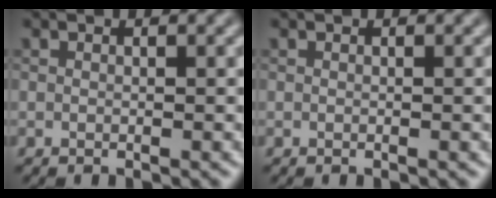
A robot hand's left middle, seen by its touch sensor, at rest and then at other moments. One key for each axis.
{"total": 0.0}